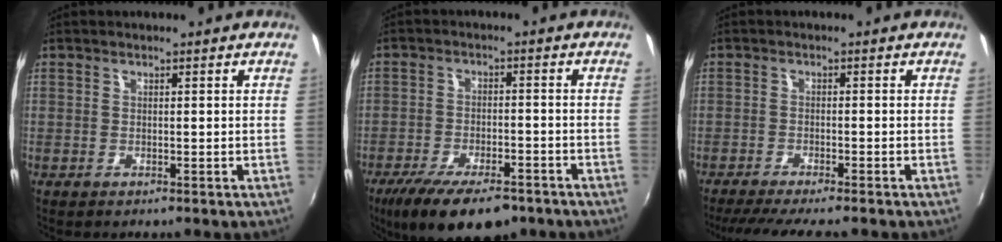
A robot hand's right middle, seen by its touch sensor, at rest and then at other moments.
{"total": 14.7, "force": [-10.4, 5.4, 8.8], "torque": [-0.183, -0.034, -0.164]}
{"total": 8.7, "force": [-7.5, 0.2, 4.3], "torque": [-0.096, -0.021, -0.117]}